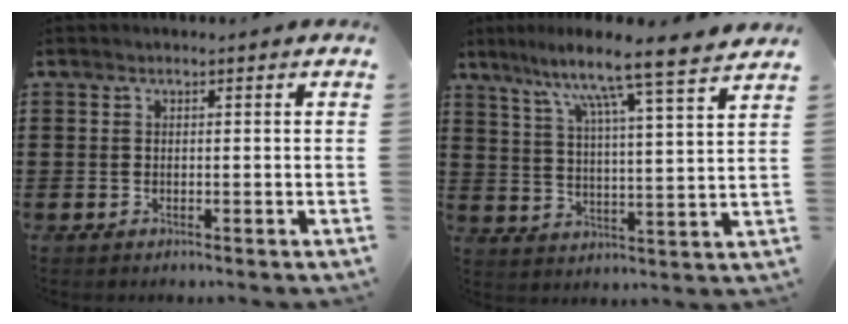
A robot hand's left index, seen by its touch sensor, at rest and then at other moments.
{"total": 9.2, "force": [7.8, -1.1, 4.8], "torque": [-0.106, -0.060, 0.120]}